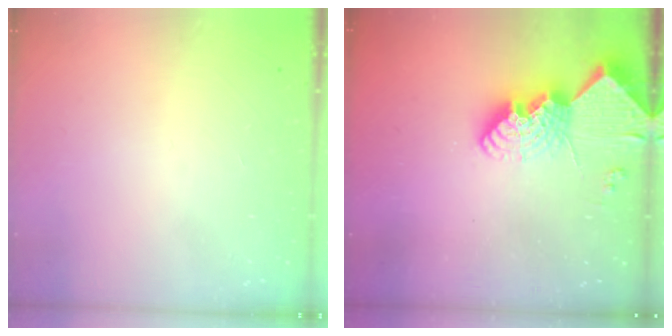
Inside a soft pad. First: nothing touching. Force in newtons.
{"total": 14.6, "press": 14.5, "slide": 1.1}